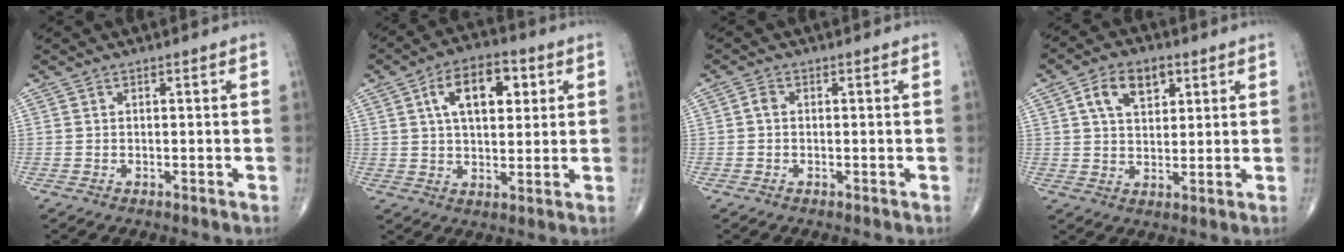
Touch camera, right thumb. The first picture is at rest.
{"total": 12.0, "force": [3.9, 6.4, 9.4], "torque": [-0.130, 0.001, 0.061]}
{"total": 1.0, "force": [0.0, 0.8, 0.7], "torque": [-0.009, 0.001, -0.005]}
{"total": 8.5, "force": [3.4, 5.2, 5.7], "torque": [-0.079, -0.003, 0.057]}